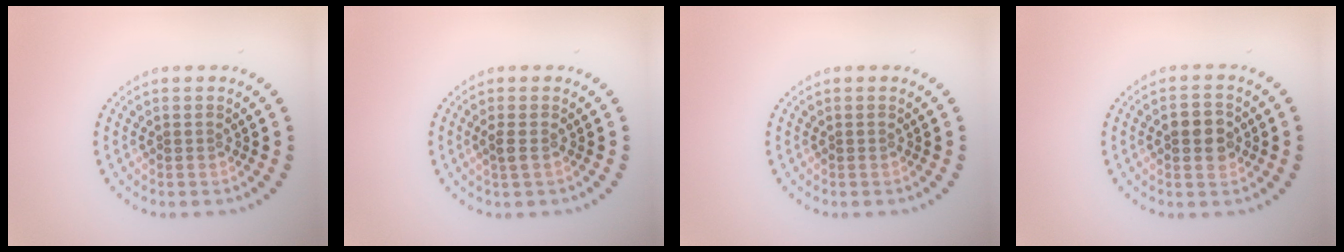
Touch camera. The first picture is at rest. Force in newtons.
{"total": 1.0, "press": 0.9, "slide": 0.4}
{"total": 0.0}
{"total": 3.0, "press": 3.0, "slide": 0.2}